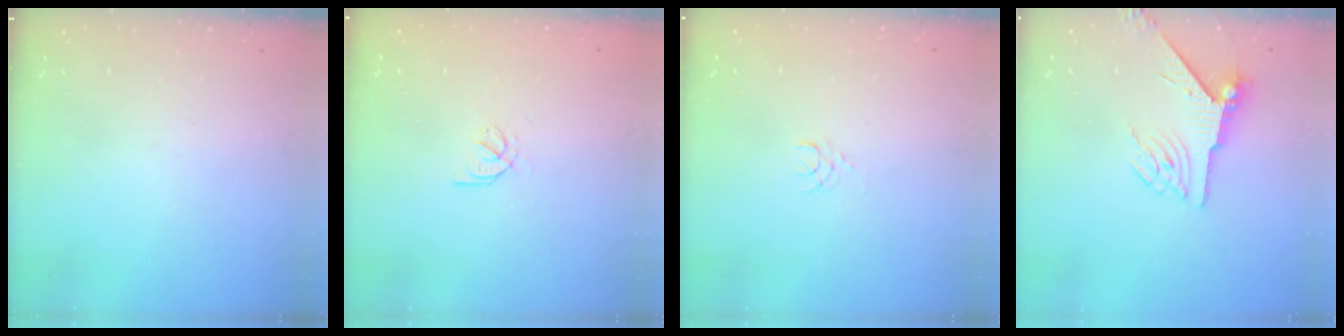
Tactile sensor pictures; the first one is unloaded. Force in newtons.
{"total": 1.9, "press": 1.8, "slide": 0.5}
{"total": 2.5, "press": 2.5, "slide": 0.2}
{"total": 5.8, "press": 5.8, "slide": 0.5}